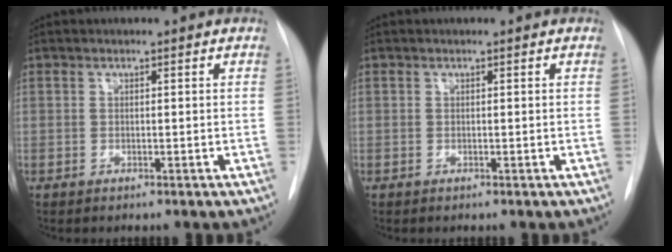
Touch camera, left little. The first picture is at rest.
{"total": 0.0}